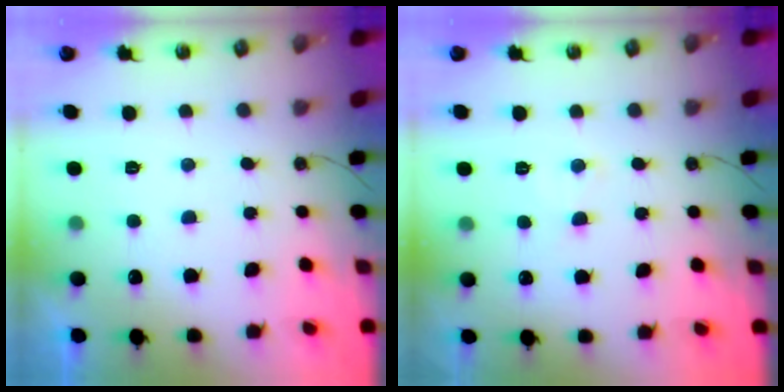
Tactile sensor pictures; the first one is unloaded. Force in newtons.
{"total": 4.4, "press": 4.3, "slide": 0.7}